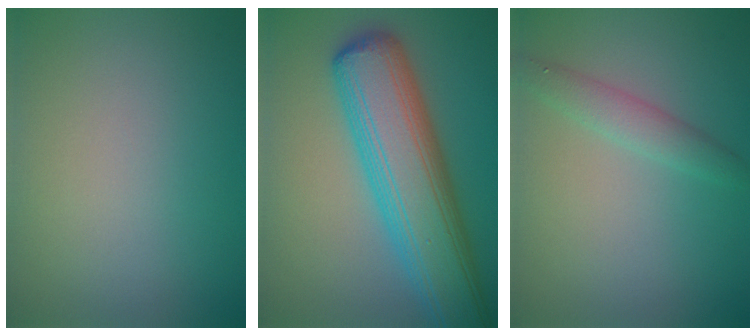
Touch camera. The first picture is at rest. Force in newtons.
{"total": 10.5, "press": 10.5, "slide": 0.2}
{"total": 2.1, "press": 2.1, "slide": 0.1}